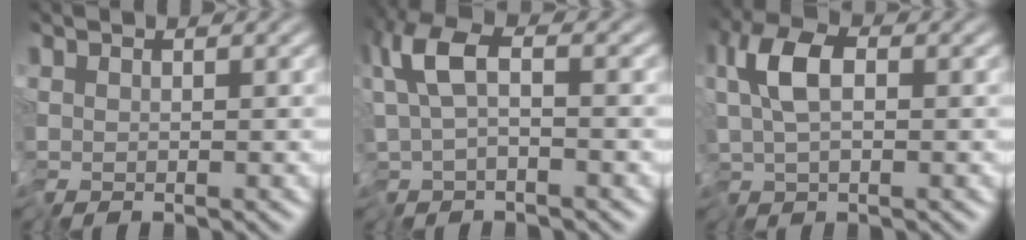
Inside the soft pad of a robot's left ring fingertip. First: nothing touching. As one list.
[{"total": 4.8, "force": [-1.1, 2.1, 4.2], "torque": [-0.096, -0.002, -0.030]}, {"total": 3.7, "force": [-0.8, 1.6, 3.2], "torque": [-0.053, 0.007, -0.024]}]